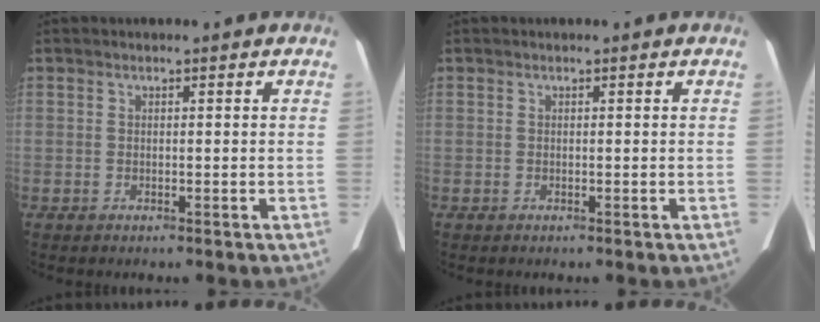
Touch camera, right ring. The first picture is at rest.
{"total": 0.0}